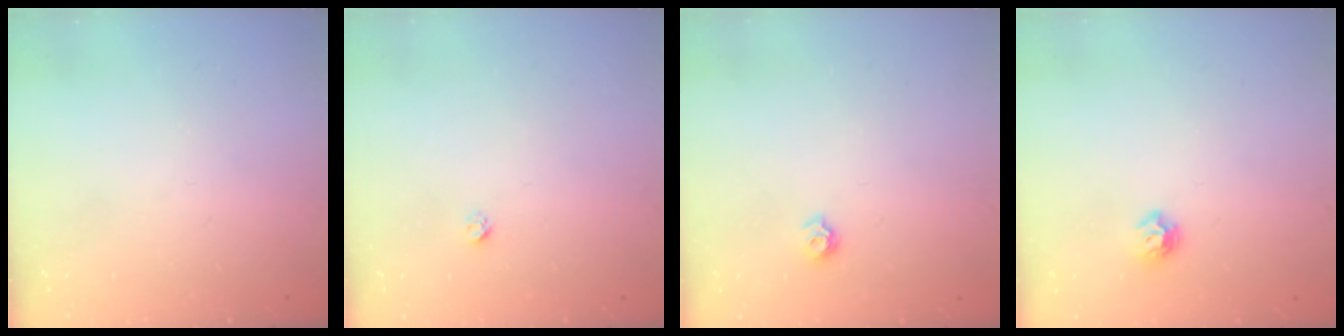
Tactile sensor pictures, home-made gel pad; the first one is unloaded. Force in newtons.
{"total": 1.9, "press": 1.9, "slide": 0.1}
{"total": 5.7, "press": 5.7, "slide": 0.6}
{"total": 6.4, "press": 6.4, "slide": 0.7}